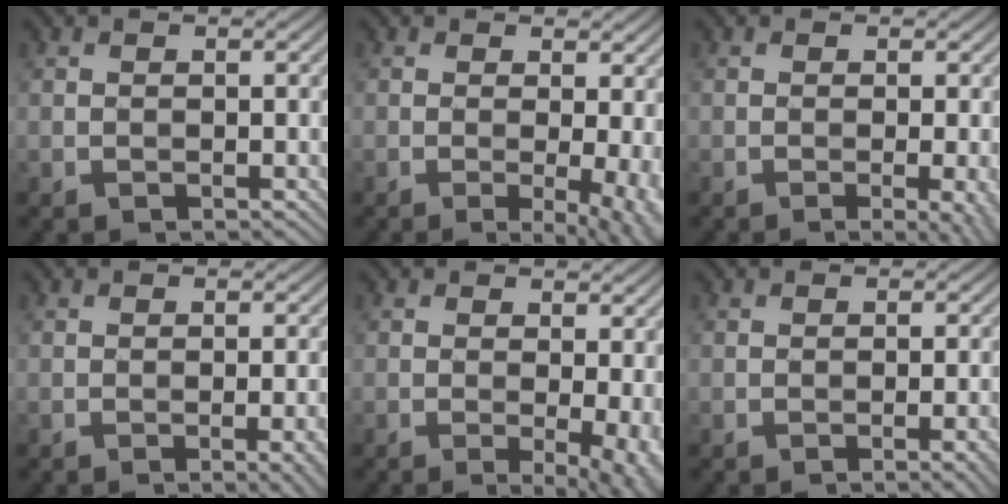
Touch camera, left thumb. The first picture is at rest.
{"total": 6.7, "force": [-0.9, 2.1, 6.3], "torque": [-0.066, -0.006, -0.006]}
{"total": 3.5, "force": [-0.9, 0.7, 3.3], "torque": [-0.044, 0.000, -0.015]}
{"total": 3.7, "force": [-1.4, 0.7, 3.4], "torque": [-0.041, 0.006, -0.020]}
{"total": 6.2, "force": [-0.7, 1.9, 5.9], "torque": [-0.069, -0.007, -0.005]}
{"total": 2.9, "force": [-1.1, 0.5, 2.6], "torque": [-0.032, 0.007, -0.019]}